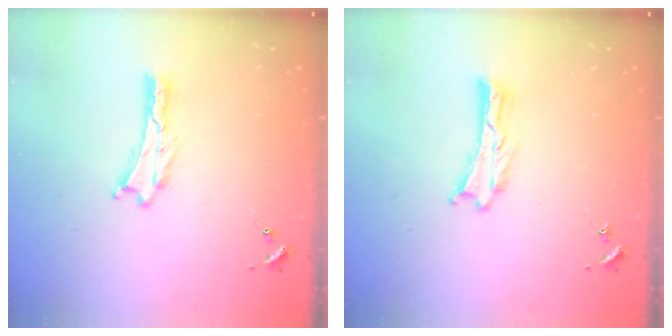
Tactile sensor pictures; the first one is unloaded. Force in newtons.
{"total": 0.0}